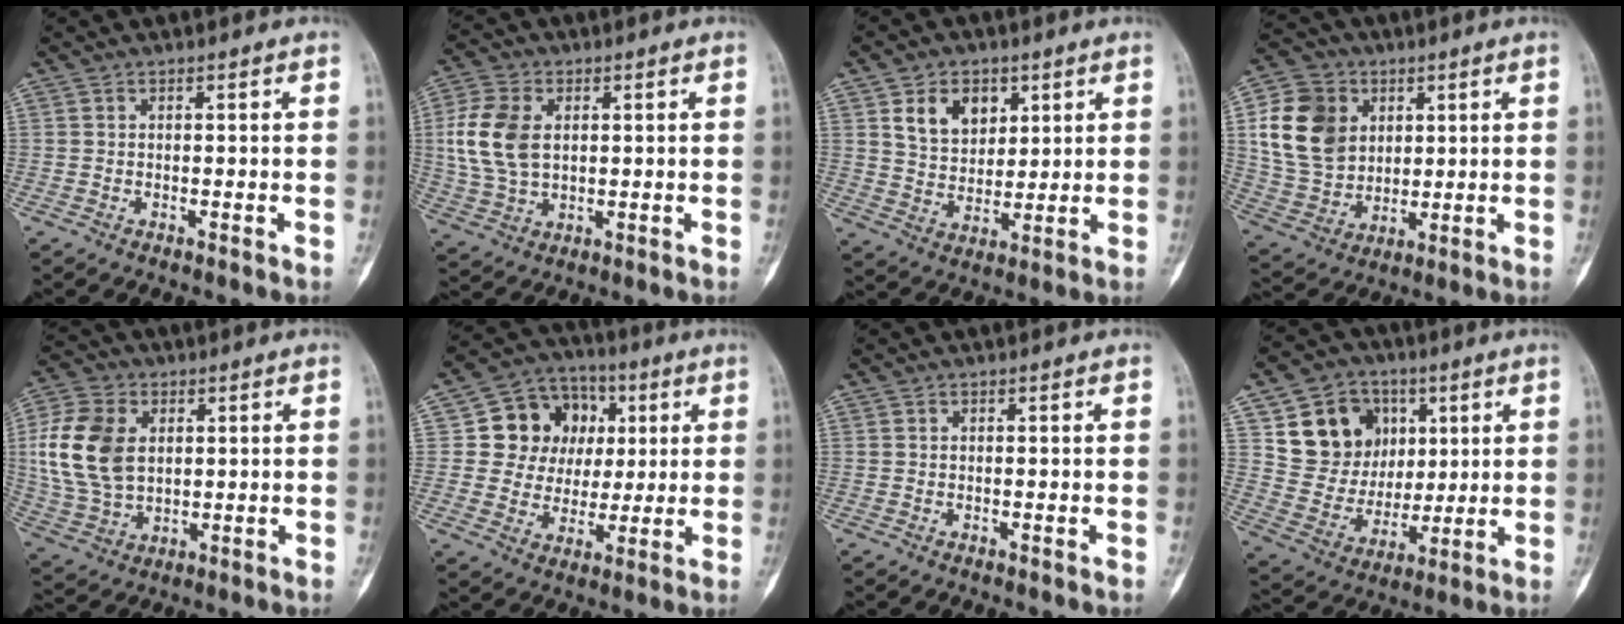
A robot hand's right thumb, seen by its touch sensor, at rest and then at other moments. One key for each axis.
{"total": 11.4, "fx": 1.7, "fy": 7.7, "fz": 8.2, "tx": -0.168, "ty": 0.002, "tz": 0.038}
{"total": 9.6, "fx": 4.1, "fy": 6.9, "fz": 5.3, "tx": -0.057, "ty": -0.023, "tz": 0.077}
{"total": 15.9, "fx": 4.0, "fy": 12.9, "fz": 8.4, "tx": -0.141, "ty": -0.002, "tz": 0.083}
{"total": 15.2, "fx": 2.6, "fy": 10.7, "fz": 10.5, "tx": -0.201, "ty": 0.000, "tz": 0.055}
{"total": 13.6, "fx": 2.8, "fy": 12.1, "fz": 5.5, "tx": -0.037, "ty": 0.009, "tz": 0.050}
{"total": 0.0}
{"total": 16.4, "fx": 5.9, "fy": 13.7, "fz": 6.8, "tx": -0.068, "ty": -0.006, "tz": 0.117}